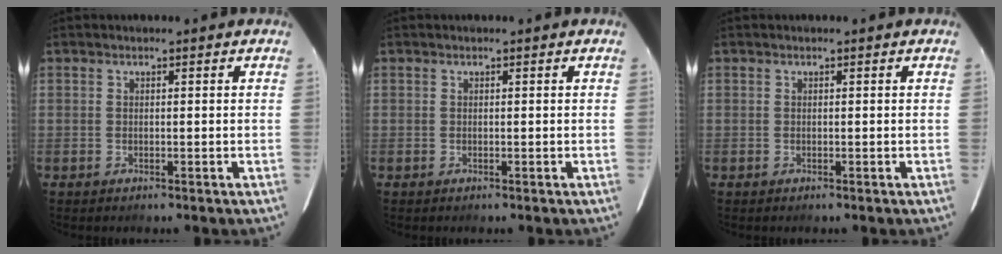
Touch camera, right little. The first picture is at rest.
{"total": 0.0}
{"total": 0.0}